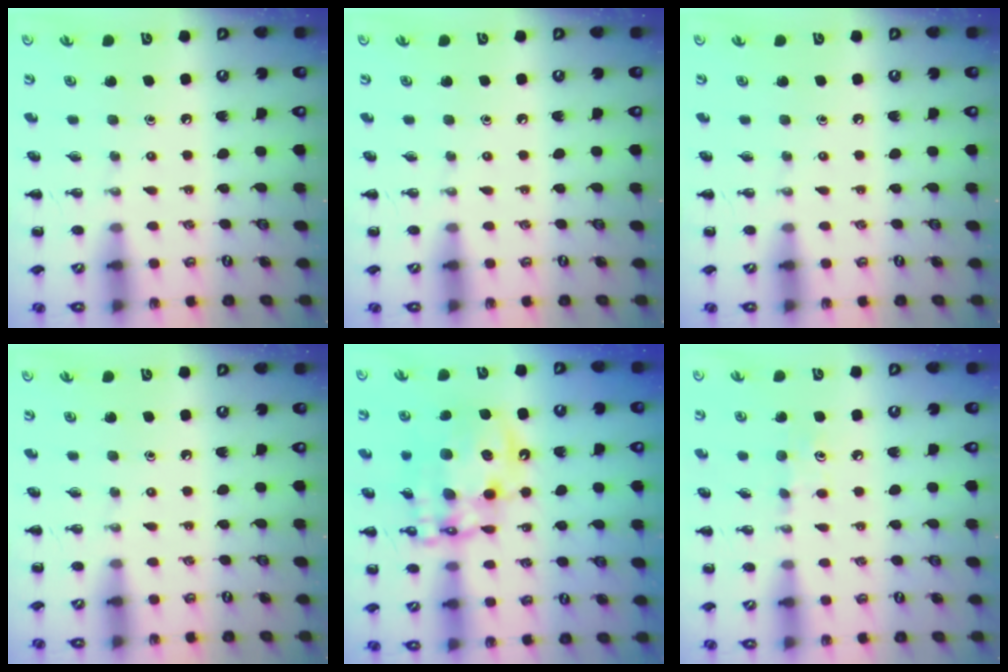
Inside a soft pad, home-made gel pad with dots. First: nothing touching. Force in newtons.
{"total": 0.0}
{"total": 0.0}
{"total": 0.0}
{"total": 16.3, "press": 15.8, "slide": 3.7}
{"total": 4.7, "press": 4.4, "slide": 1.4}